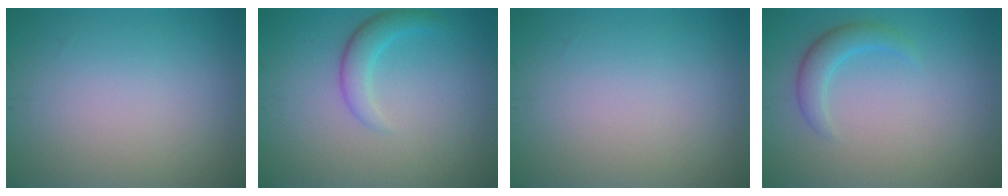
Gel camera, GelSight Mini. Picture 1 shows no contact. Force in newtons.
{"total": 2.4, "press": 2.4, "slide": 0.1}
{"total": 0.0}
{"total": 2.3, "press": 2.2, "slide": 0.1}